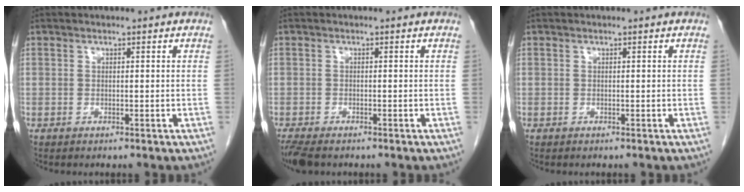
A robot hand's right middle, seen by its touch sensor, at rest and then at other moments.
{"total": 4.8, "force": [-3.7, 1.7, 2.5], "torque": [-0.051, -0.014, -0.062]}
{"total": 0.0}